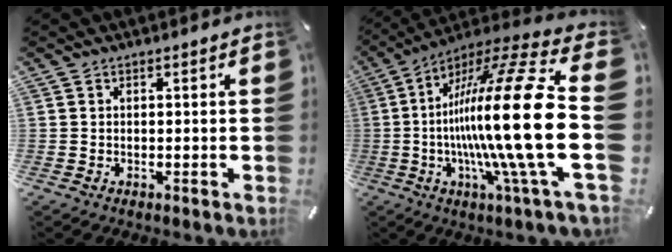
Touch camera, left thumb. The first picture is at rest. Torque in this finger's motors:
{"motor_torque": [0.05, 3.47, 1.90, -0.87, 1.05]}